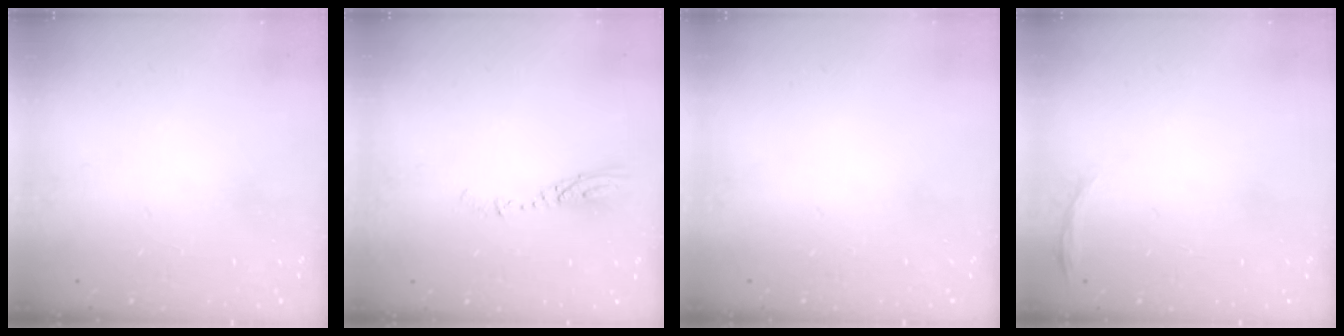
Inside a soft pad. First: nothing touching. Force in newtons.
{"total": 3.8, "press": 3.7, "slide": 0.2}
{"total": 0.0}
{"total": 4.8, "press": 4.7, "slide": 1.0}